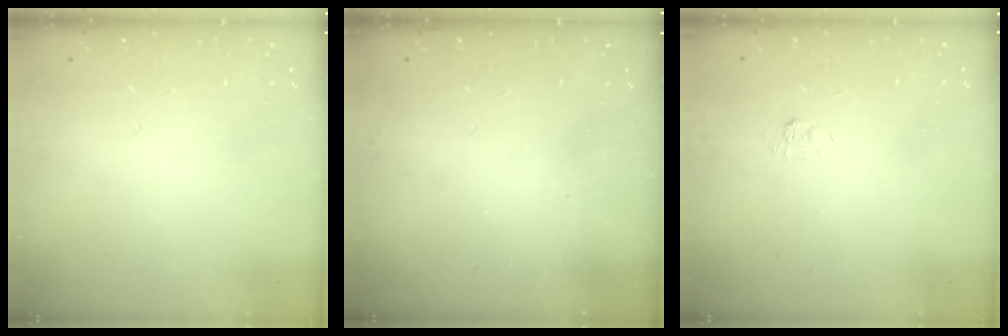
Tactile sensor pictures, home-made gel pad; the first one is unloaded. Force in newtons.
{"total": 2.4, "press": 2.3, "slide": 0.8}
{"total": 3.9, "press": 3.9, "slide": 0.4}